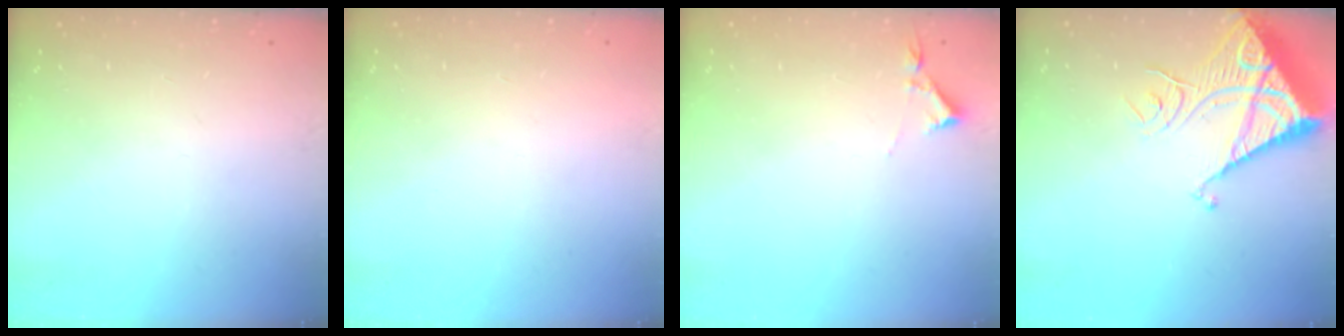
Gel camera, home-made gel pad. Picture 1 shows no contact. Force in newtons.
{"total": 1.5, "press": 1.5, "slide": 0.1}
{"total": 2.9, "press": 2.9, "slide": 0.5}
{"total": 13.1, "press": 13.0, "slide": 1.5}